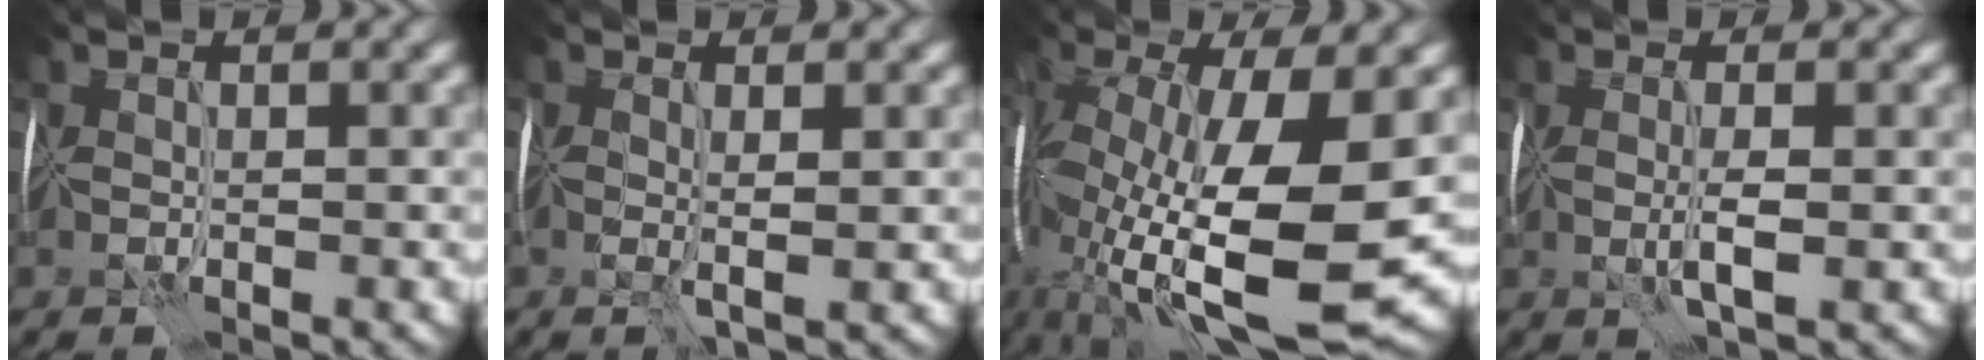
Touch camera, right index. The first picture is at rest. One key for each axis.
{"total": 1.8, "fx": 0.4, "fy": 0.0, "fz": 1.8, "tx": -0.034, "ty": -0.003, "tz": 0.006}
{"total": 15.3, "fx": -2.2, "fy": 5.9, "fz": 13.9, "tx": -0.276, "ty": -0.013, "tz": -0.033}
{"total": 2.1, "fx": 0.2, "fy": 0.1, "fz": 2.1, "tx": -0.046, "ty": -0.003, "tz": 0.004}